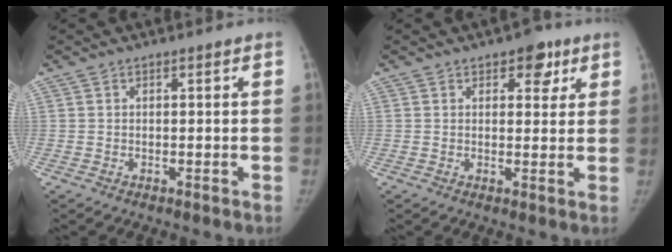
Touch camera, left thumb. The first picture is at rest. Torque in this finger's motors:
{"motor_torque": [0.71, 0.50, 0.84, -0.72, 0.08]}